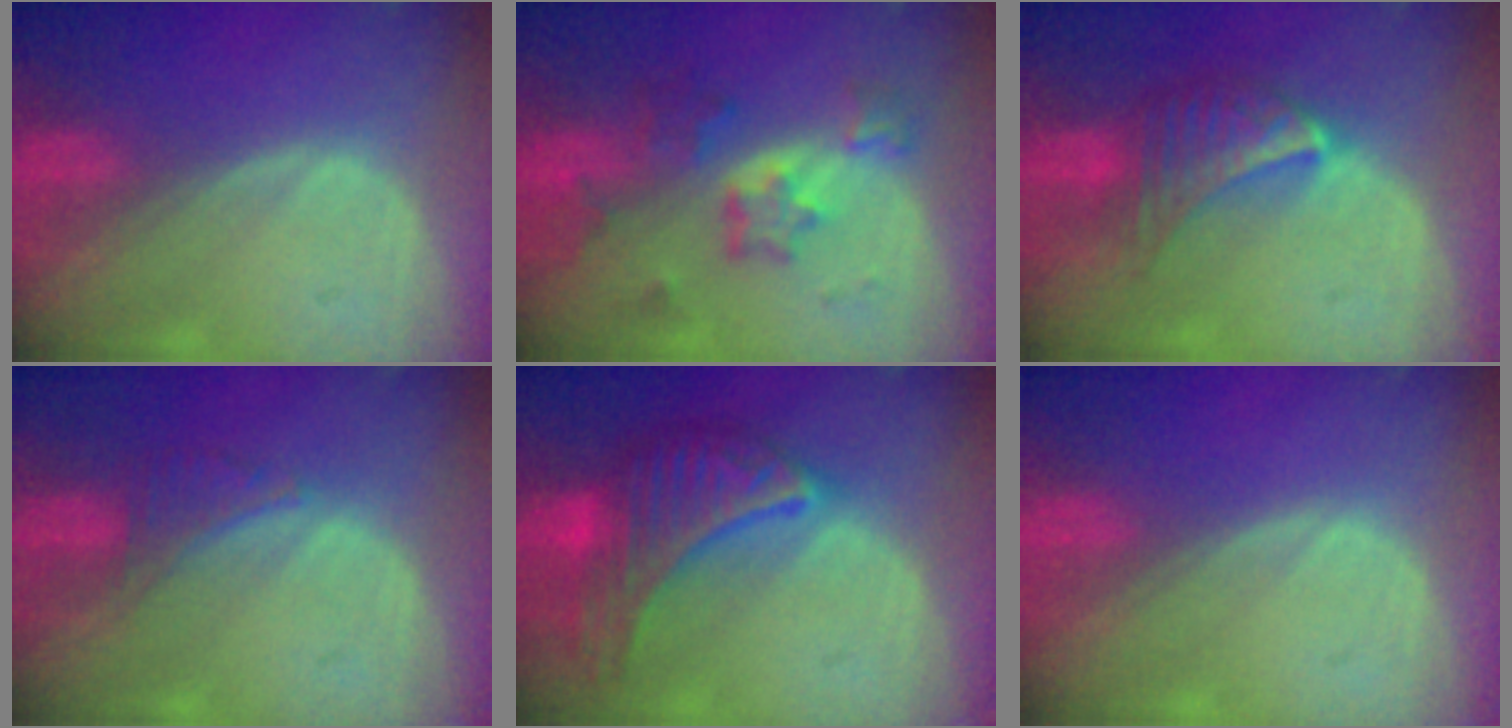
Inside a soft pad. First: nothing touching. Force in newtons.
{"total": 7.2, "press": 6.5, "slide": 3.1}
{"total": 7.0, "press": 6.2, "slide": 3.3}
{"total": 2.5, "press": 2.5, "slide": 0.2}
{"total": 9.8, "press": 9.8, "slide": 0.5}
{"total": 0.0}